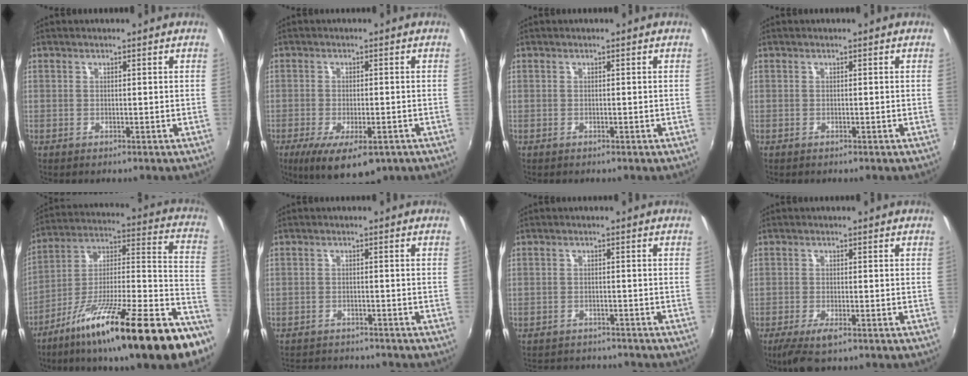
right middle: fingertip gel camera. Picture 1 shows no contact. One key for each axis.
{"total": 11.0, "fx": -6.3, "fy": 4.1, "fz": 8.0, "tx": -0.156, "ty": -0.039, "tz": -0.097}
{"total": 0.0}
{"total": 0.0}
{"total": 27.5, "fx": -16.6, "fy": 3.8, "fz": 21.6, "tx": -0.299, "ty": -0.023, "tz": -0.264}
{"total": 8.2, "fx": -7.6, "fy": 2.2, "fz": 2.2, "tx": -0.063, "ty": -0.007, "tz": -0.118}
{"total": 8.5, "fx": -7.8, "fy": 2.6, "fz": 2.2, "tx": -0.060, "ty": -0.007, "tz": -0.115}
{"total": 5.0, "fx": -3.3, "fy": 0.9, "fz": 3.7, "tx": -0.085, "ty": -0.019, "tz": -0.061}